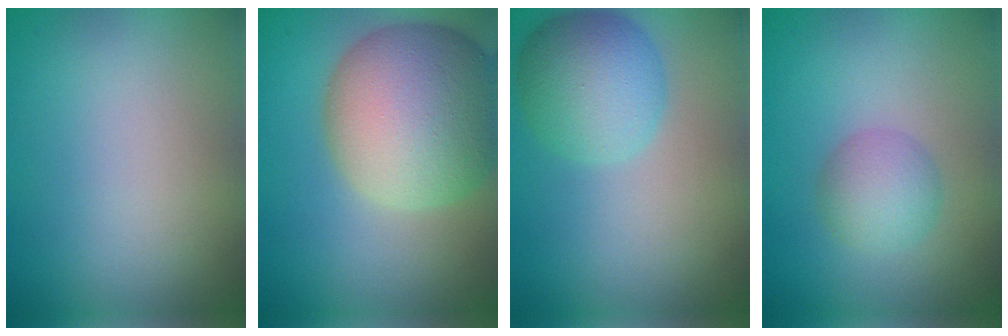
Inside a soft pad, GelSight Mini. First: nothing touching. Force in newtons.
{"total": 13.0, "press": 12.9, "slide": 0.7}
{"total": 5.4, "press": 5.4, "slide": 0.3}
{"total": 2.9, "press": 2.9, "slide": 0.0}